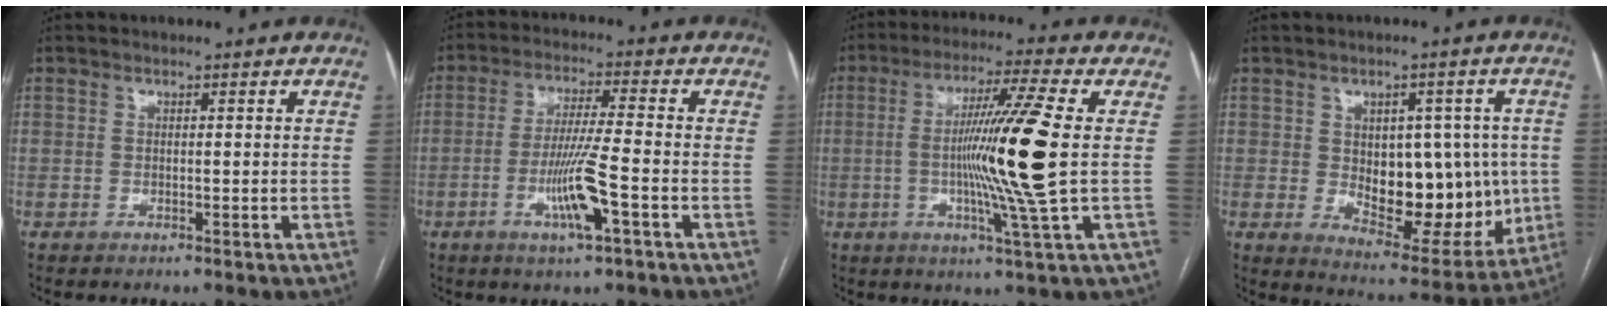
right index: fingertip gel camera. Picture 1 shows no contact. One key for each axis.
{"total": 8.6, "fx": -3.1, "fy": -0.2, "fz": 8.0, "tx": -0.155, "ty": -0.008, "tz": -0.057}
{"total": 14.1, "fx": -0.2, "fy": -2.2, "fz": 13.9, "tx": -0.257, "ty": -0.012, "tz": -0.007}
{"total": 15.5, "fx": -0.1, "fy": 8.4, "fz": 13.0, "tx": -0.175, "ty": 0.004, "tz": 0.025}